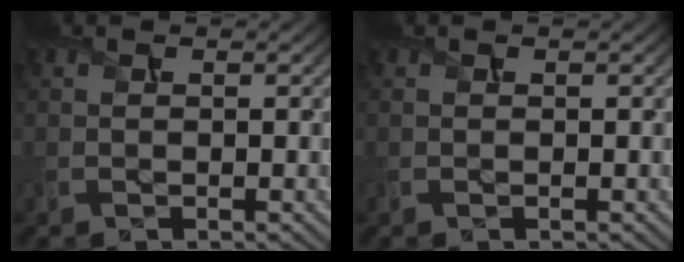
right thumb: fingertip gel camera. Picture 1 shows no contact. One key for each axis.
{"total": 0.0}